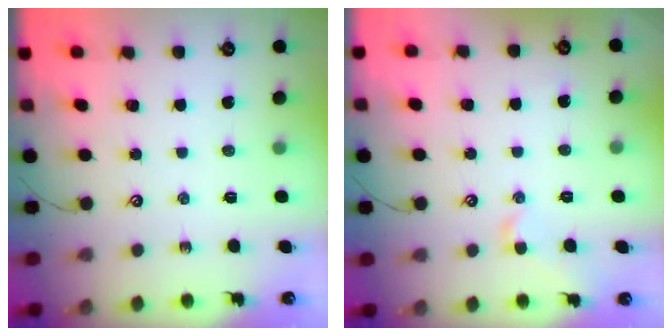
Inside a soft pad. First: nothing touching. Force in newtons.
{"total": 1.2, "press": 1.0, "slide": 0.6}